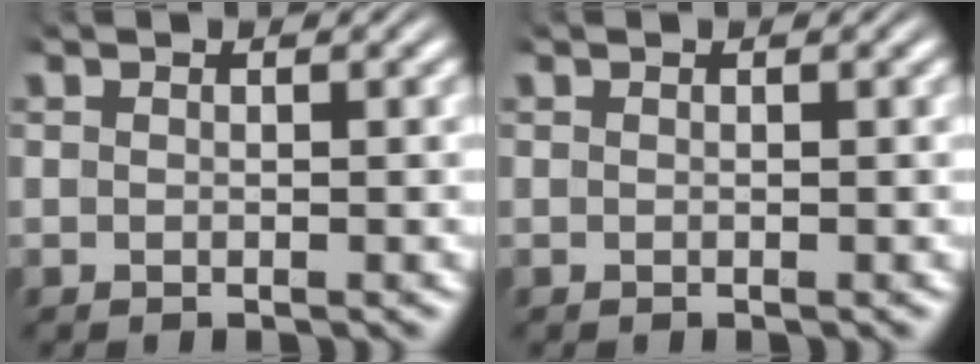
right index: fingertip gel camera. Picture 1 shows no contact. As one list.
[{"total": 0.0}]